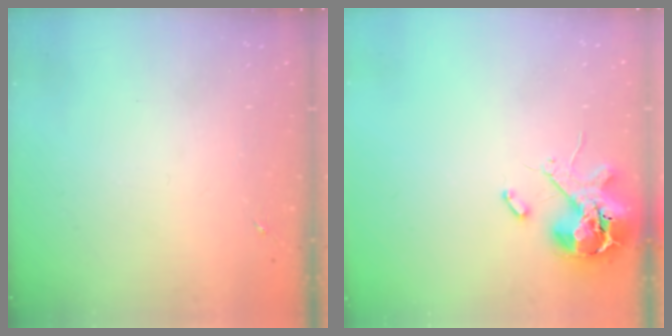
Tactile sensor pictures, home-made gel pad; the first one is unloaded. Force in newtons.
{"total": 11.6, "press": 11.4, "slide": 1.8}